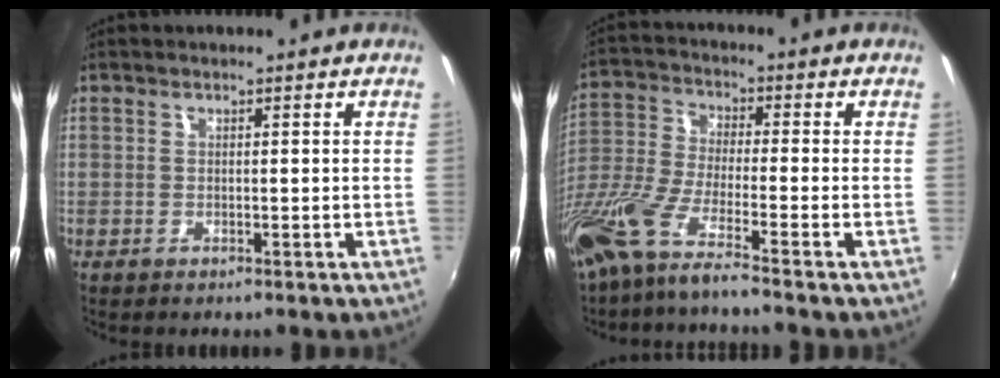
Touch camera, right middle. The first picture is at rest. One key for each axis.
{"total": 12.0, "fx": -8.7, "fy": 0.6, "fz": 8.2, "tx": -0.171, "ty": -0.034, "tz": -0.168}